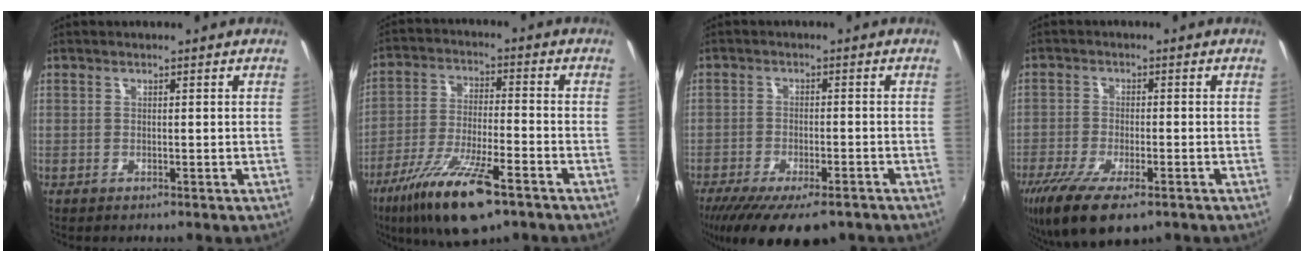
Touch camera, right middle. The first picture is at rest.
{"total": 15.3, "force": [-9.8, 3.7, 11.2], "torque": [-0.225, -0.040, -0.179]}
{"total": 14.8, "force": [-11.0, 4.5, 8.8], "torque": [-0.182, -0.050, -0.170]}
{"total": 13.3, "force": [-8.4, 4.5, 9.2], "torque": [-0.199, -0.049, -0.143]}